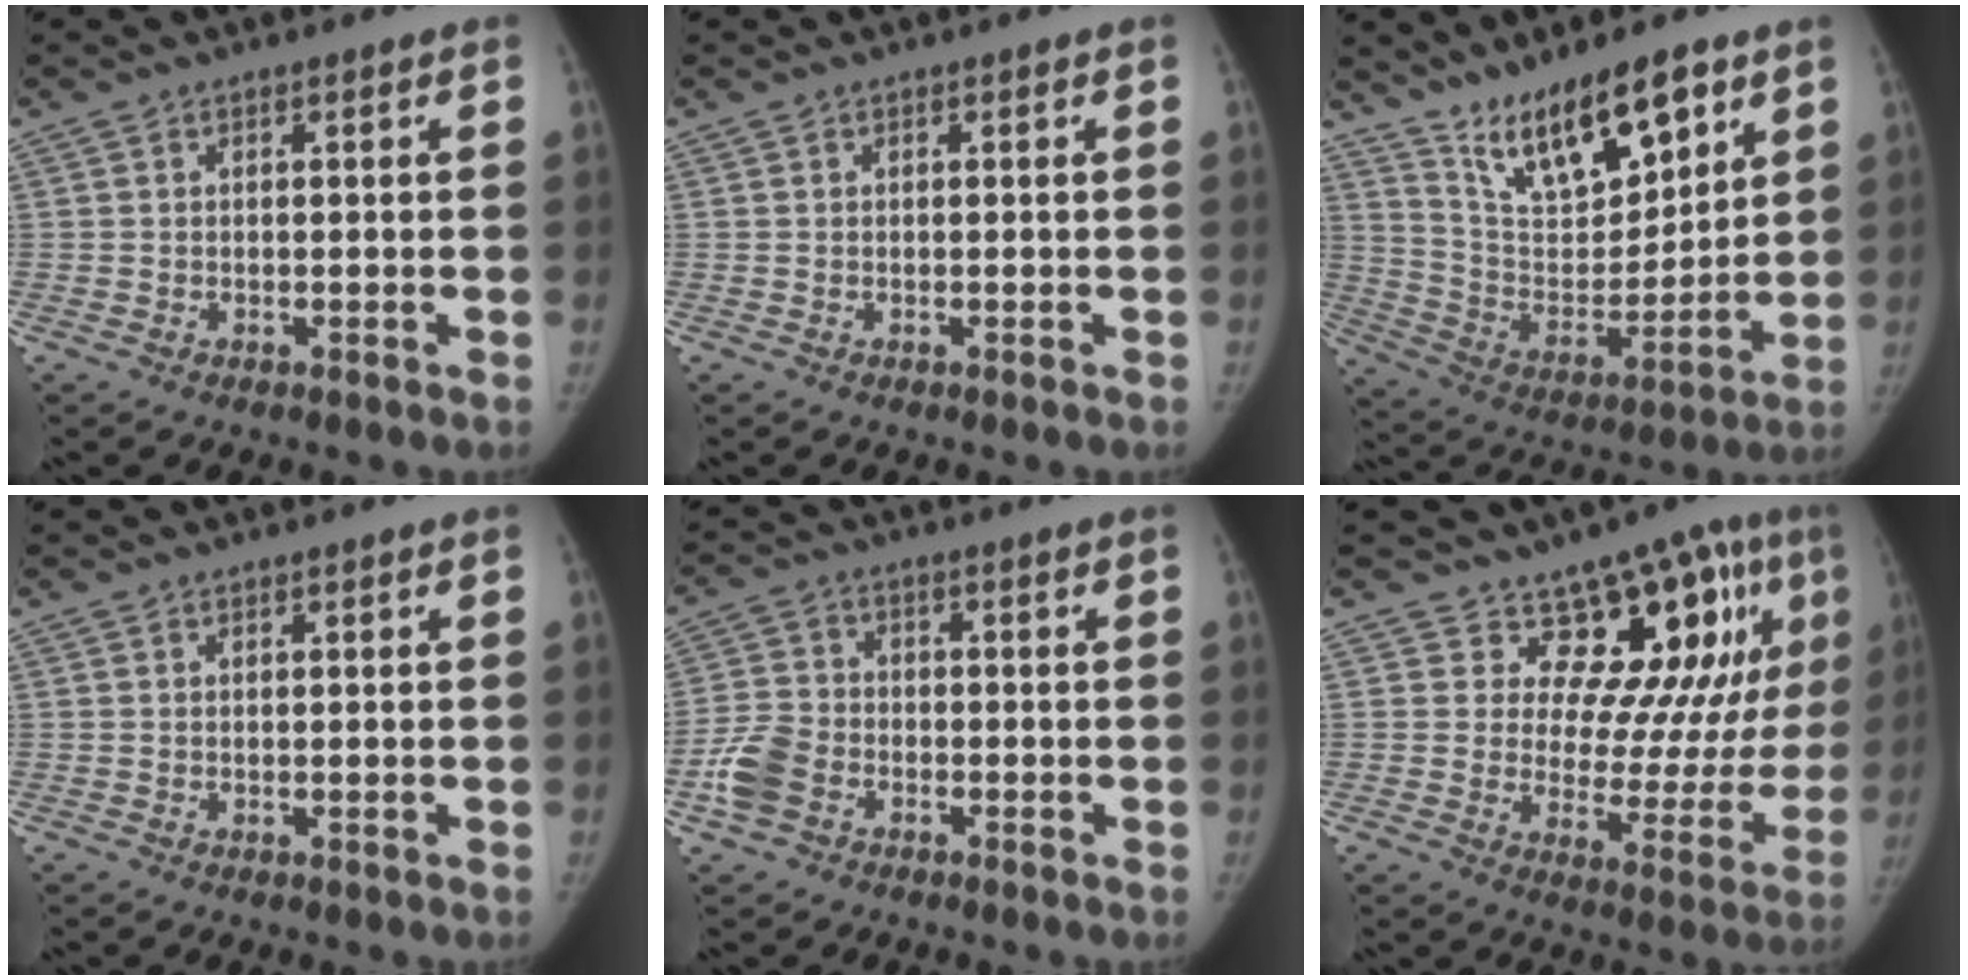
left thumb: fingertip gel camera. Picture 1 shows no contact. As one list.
[{"total": 0.0}, {"total": 17.0, "force": [11.5, 6.4, 10.8], "torque": [-0.136, -0.069, 0.215]}, {"total": 0.0}, {"total": 6.8, "force": [-3.0, 5.0, 3.6], "torque": [-0.076, 0.015, -0.061]}, {"total": 15.8, "force": [9.6, 7.4, 10.2], "torque": [-0.075, -0.060, 0.122]}]